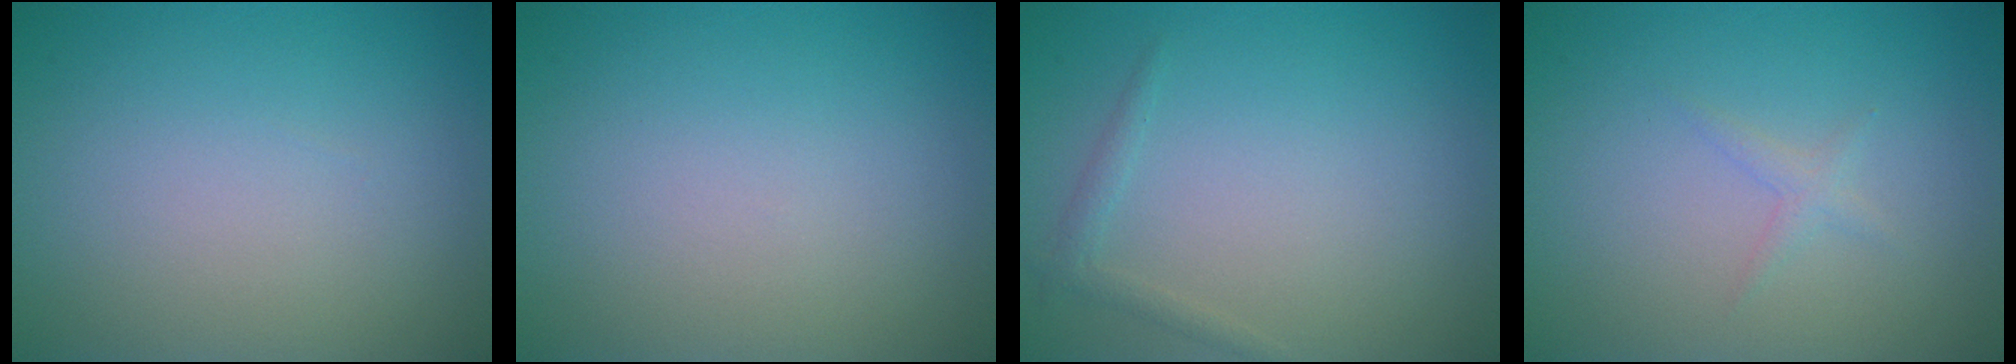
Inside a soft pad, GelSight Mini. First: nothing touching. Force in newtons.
{"total": 0.0}
{"total": 1.1, "press": 1.1, "slide": 0.0}
{"total": 0.9, "press": 0.9, "slide": 0.0}